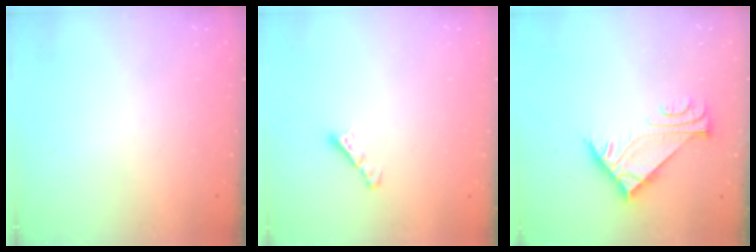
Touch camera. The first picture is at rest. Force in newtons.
{"total": 1.7, "press": 1.6, "slide": 0.5}
{"total": 6.1, "press": 6.1, "slide": 0.3}